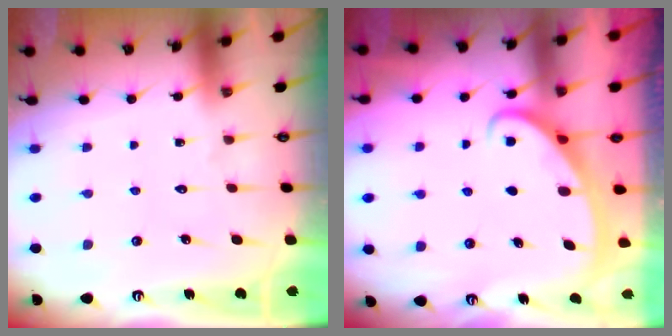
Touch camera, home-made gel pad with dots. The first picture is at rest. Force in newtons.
{"total": 2.7, "press": 2.7, "slide": 0.4}